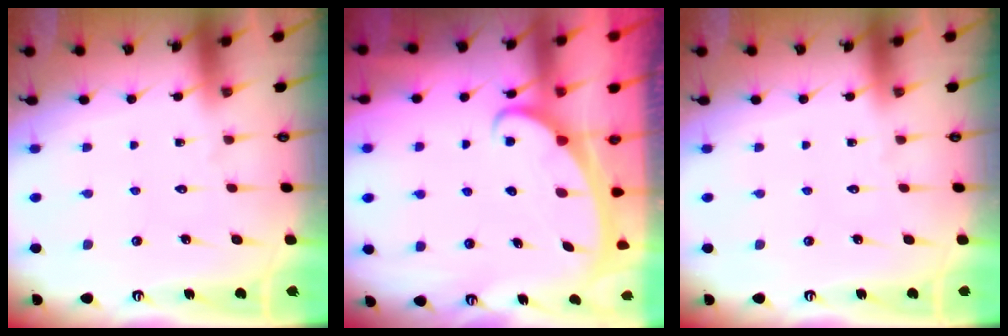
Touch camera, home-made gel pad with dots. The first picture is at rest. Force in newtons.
{"total": 2.3, "press": 2.3, "slide": 0.3}
{"total": 0.0}